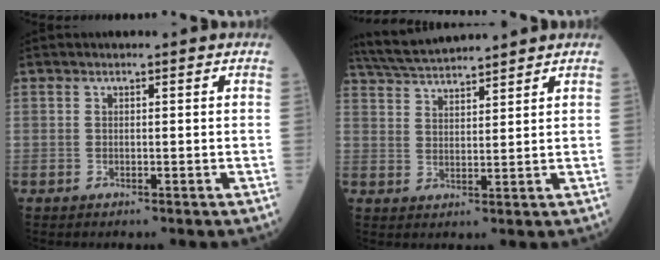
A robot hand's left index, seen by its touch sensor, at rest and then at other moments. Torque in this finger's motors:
{"motor_torque": [0.05, -0.57, 0.05, 0.05]}